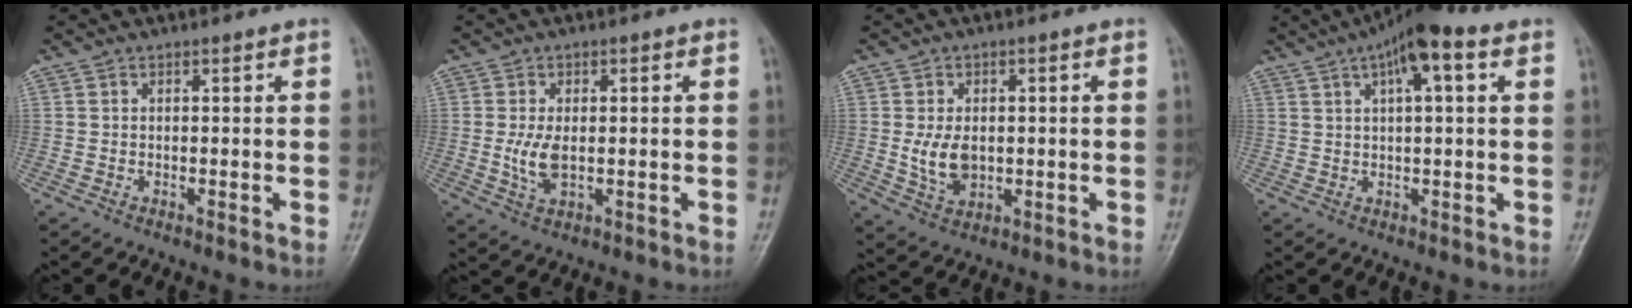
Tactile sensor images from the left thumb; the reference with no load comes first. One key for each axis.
{"total": 4.6, "fx": -0.1, "fy": 2.3, "fz": 3.9, "tx": -0.087, "ty": -0.008, "tz": 0.001}
{"total": 6.1, "fx": 0.0, "fy": 4.0, "fz": 4.6, "tx": -0.078, "ty": -0.007, "tz": 0.009}
{"total": 10.0, "fx": 4.5, "fy": 2.6, "fz": 8.5, "tx": -0.136, "ty": 0.019, "tz": 0.066}